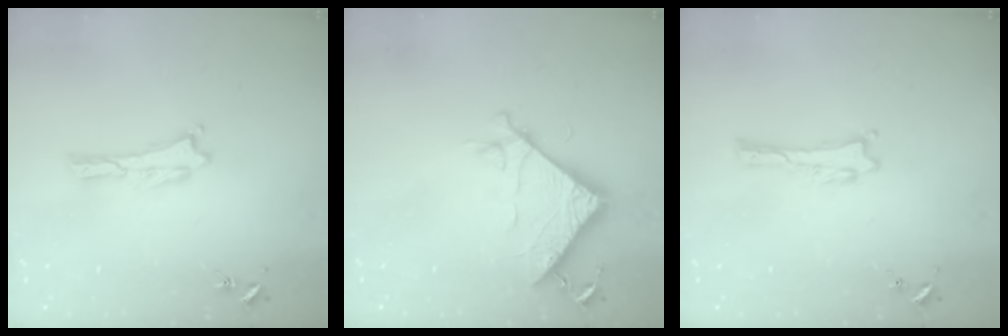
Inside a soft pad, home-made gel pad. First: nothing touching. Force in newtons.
{"total": 7.5, "press": 7.5, "slide": 0.4}
{"total": 0.0}